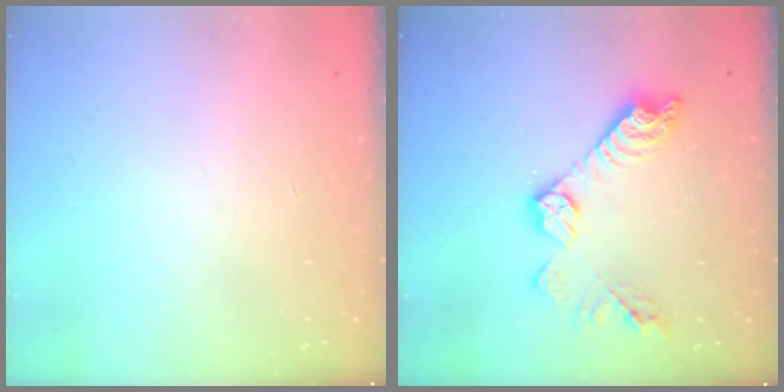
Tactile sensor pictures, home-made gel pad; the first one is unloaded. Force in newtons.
{"total": 13.3, "press": 13.3, "slide": 0.8}